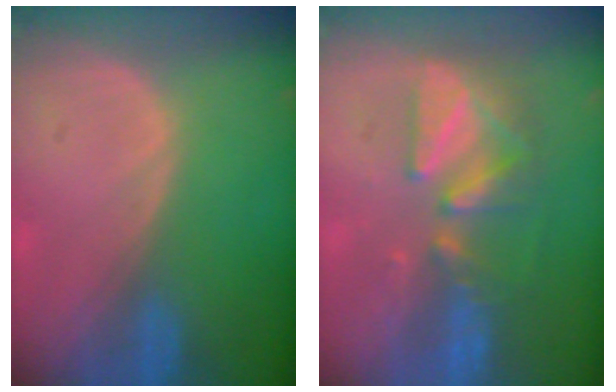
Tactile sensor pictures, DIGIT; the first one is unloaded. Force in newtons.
{"total": 8.8, "press": 7.8, "slide": 4.1}